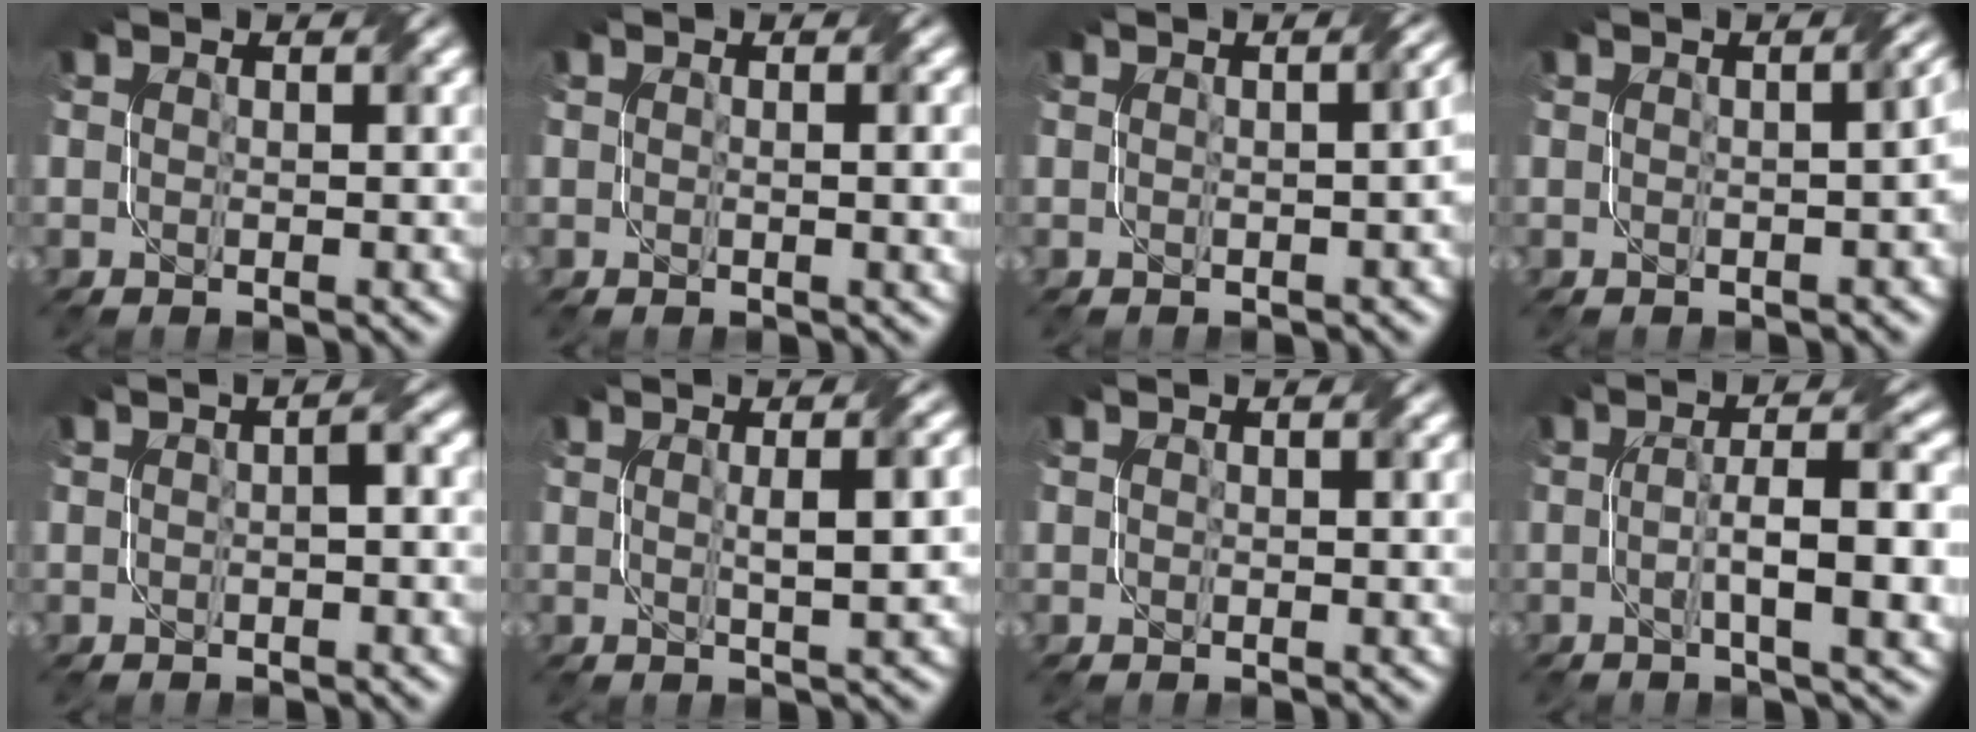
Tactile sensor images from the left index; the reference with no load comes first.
{"total": 1.6, "force": [0.2, 0.4, 1.6], "torque": [-0.021, 0.000, 0.005]}
{"total": 2.9, "force": [-0.2, 1.2, 2.6], "torque": [-0.016, 0.008, 0.003]}
{"total": 3.5, "force": [-0.3, 1.5, 3.1], "torque": [-0.017, 0.006, 0.004]}
{"total": 1.5, "force": [-0.2, 0.2, 1.5], "torque": [-0.025, 0.007, -0.006]}
{"total": 4.0, "force": [0.5, 0.8, 3.9], "torque": [-0.047, 0.012, 0.005]}
{"total": 0.9, "force": [0.4, 0.5, 0.6], "torque": [-0.008, 0.000, 0.007]}
{"total": 7.5, "force": [-0.7, 1.6, 7.3], "torque": [-0.112, 0.006, -0.010]}